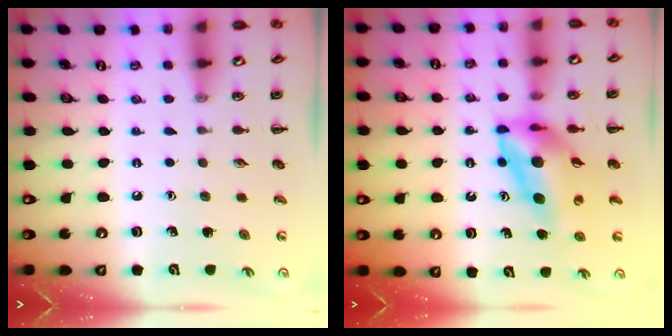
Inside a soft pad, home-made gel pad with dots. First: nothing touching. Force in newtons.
{"total": 11.7, "press": 11.0, "slide": 3.8}